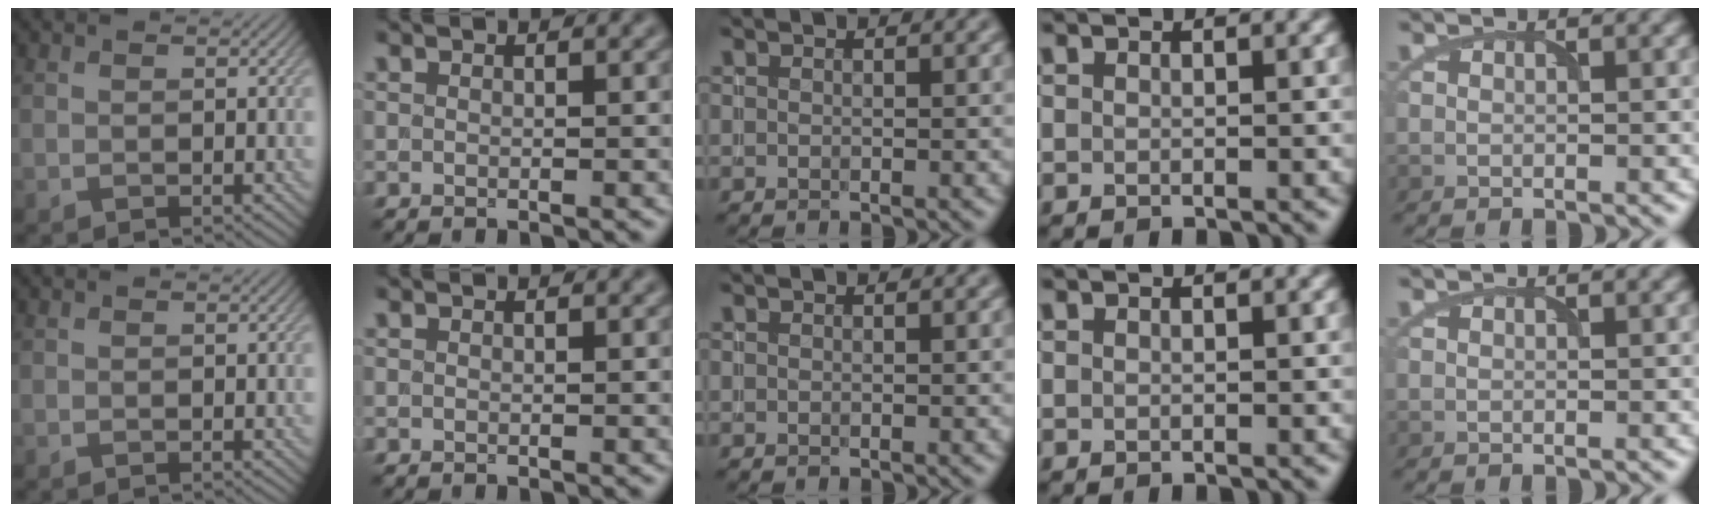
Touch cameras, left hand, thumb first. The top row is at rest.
{}